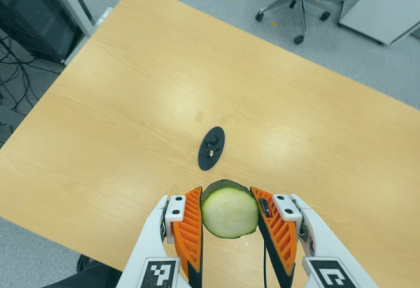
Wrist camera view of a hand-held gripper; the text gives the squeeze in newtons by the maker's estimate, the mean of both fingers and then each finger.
{"total": 11.9, "left": 11.9, "right": 11.8}